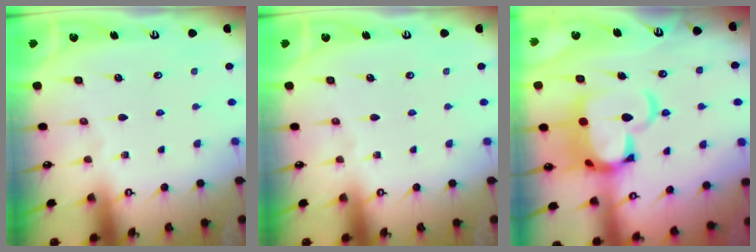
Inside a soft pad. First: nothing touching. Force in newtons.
{"total": 0.0}
{"total": 11.4, "press": 11.3, "slide": 1.6}